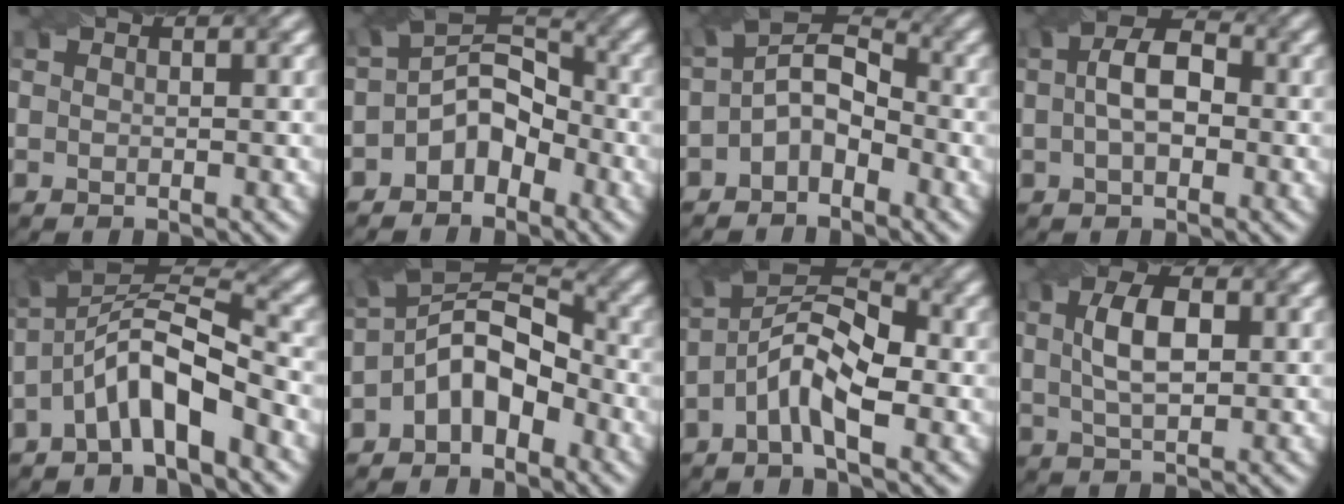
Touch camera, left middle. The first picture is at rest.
{"total": 4.8, "force": [-2.1, 3.2, 2.9], "torque": [-0.040, 0.009, -0.045]}
{"total": 4.7, "force": [-1.4, 2.9, 3.4], "torque": [-0.058, 0.011, -0.034]}
{"total": 5.0, "force": [0.4, 2.8, 4.1], "torque": [-0.066, 0.017, -0.006]}
{"total": 6.4, "force": [-2.8, 1.9, 5.4], "torque": [-0.097, 0.014, -0.062]}
{"total": 6.6, "force": [-2.5, 3.8, 4.8], "torque": [-0.077, 0.017, -0.056]}
{"total": 6.3, "force": [-1.7, 2.4, 5.5], "torque": [-0.106, 0.019, -0.040]}
{"total": 4.8, "force": [1.1, 2.2, 4.2], "torque": [-0.083, 0.006, 0.018]}